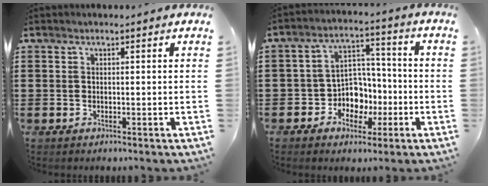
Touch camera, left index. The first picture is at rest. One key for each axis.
{"total": 6.9, "fx": -2.0, "fy": 6.1, "fz": 2.5, "tx": -0.052, "ty": 0.012, "tz": -0.032}